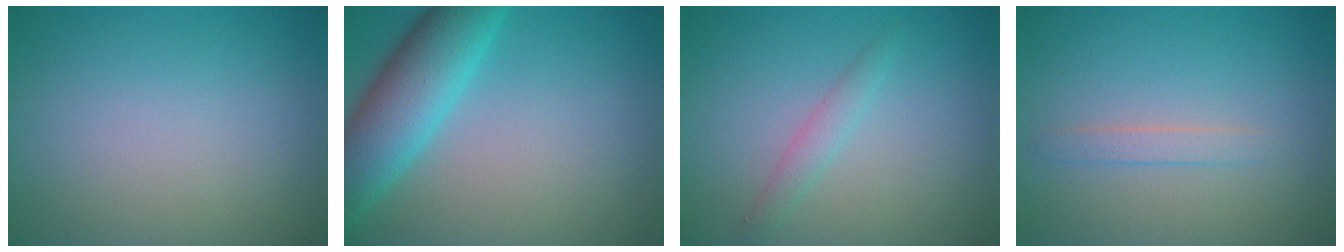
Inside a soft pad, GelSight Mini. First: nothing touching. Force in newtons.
{"total": 7.2, "press": 7.2, "slide": 0.2}
{"total": 1.1, "press": 1.1, "slide": 0.1}
{"total": 1.2, "press": 1.2, "slide": 0.1}